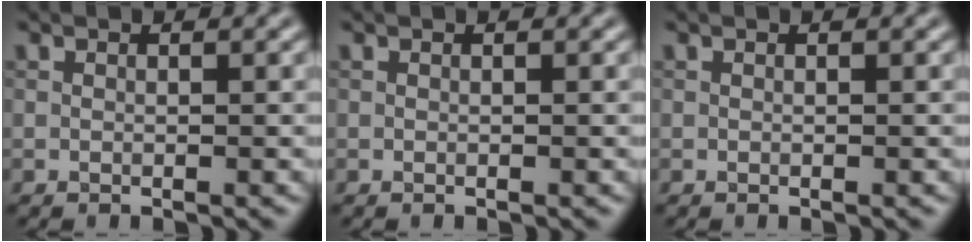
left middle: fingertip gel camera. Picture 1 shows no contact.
{"total": 0.0}
{"total": 0.0}